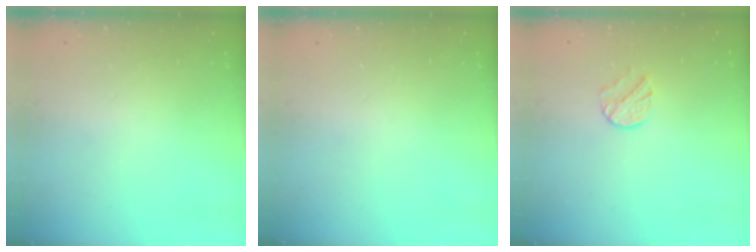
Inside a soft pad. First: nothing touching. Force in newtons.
{"total": 0.0}
{"total": 6.1, "press": 6.0, "slide": 0.7}